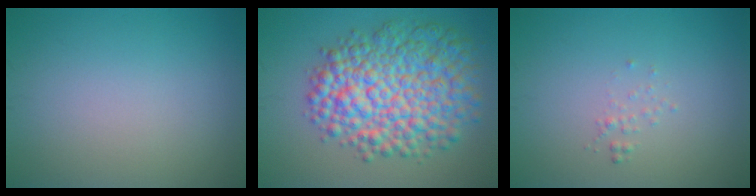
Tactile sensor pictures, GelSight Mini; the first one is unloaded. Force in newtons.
{"total": 10.3, "press": 10.2, "slide": 0.2}
{"total": 0.6, "press": 0.6, "slide": 0.1}